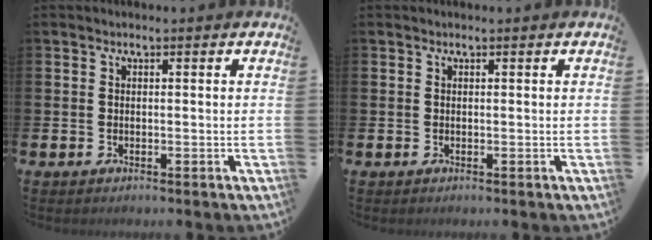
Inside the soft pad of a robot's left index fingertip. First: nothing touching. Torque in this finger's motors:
{"motor_torque": [0.56, -0.78, 0.00, 0.01]}